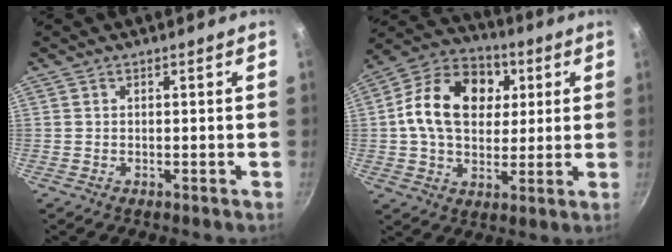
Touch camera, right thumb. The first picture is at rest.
{"total": 18.1, "force": [3.7, 13.3, 11.7], "torque": [-0.171, 0.016, 0.047]}